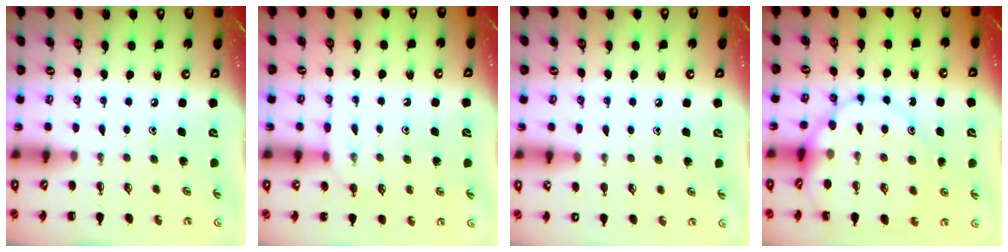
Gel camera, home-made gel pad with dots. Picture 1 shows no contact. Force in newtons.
{"total": 6.3, "press": 6.3, "slide": 0.5}
{"total": 8.8, "press": 8.5, "slide": 2.1}
{"total": 13.0, "press": 12.9, "slide": 1.6}